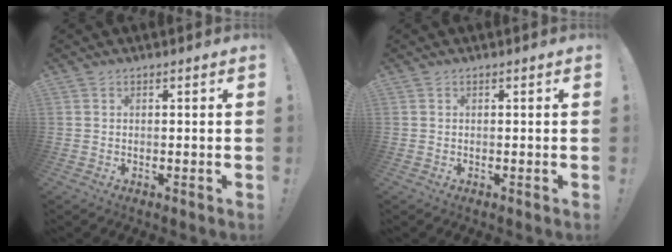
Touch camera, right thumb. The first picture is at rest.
{"total": 0.0}